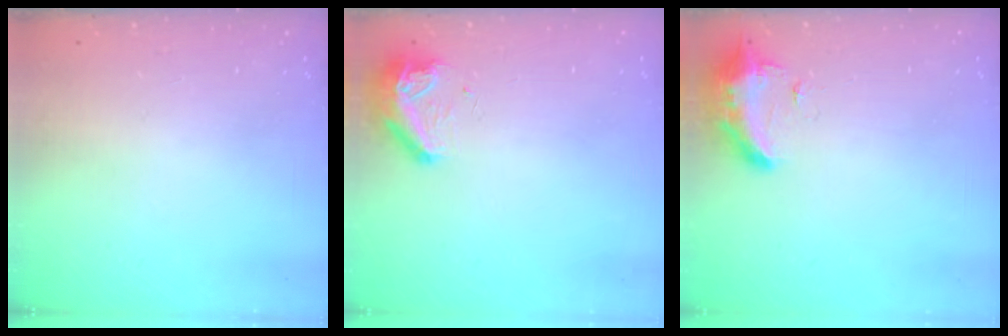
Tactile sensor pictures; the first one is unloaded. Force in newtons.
{"total": 8.3, "press": 8.3, "slide": 0.9}
{"total": 10.4, "press": 9.8, "slide": 3.5}